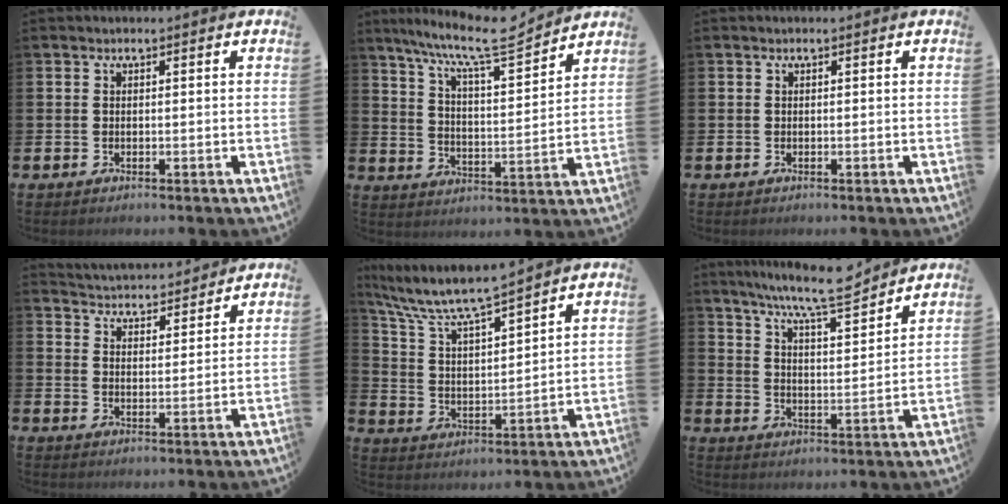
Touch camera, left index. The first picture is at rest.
{"total": 10.5, "force": [9.2, 1.3, 4.9], "torque": [-0.113, -0.056, 0.154]}
{"total": 0.0}
{"total": 4.7, "force": [4.6, 0.6, -0.3], "torque": [-0.007, -0.038, 0.079]}
{"total": 7.8, "force": [7.2, 0.8, 2.9], "torque": [-0.091, -0.046, 0.123]}
{"total": 9.2, "force": [8.5, 0.3, 3.6], "torque": [-0.083, -0.051, 0.148]}